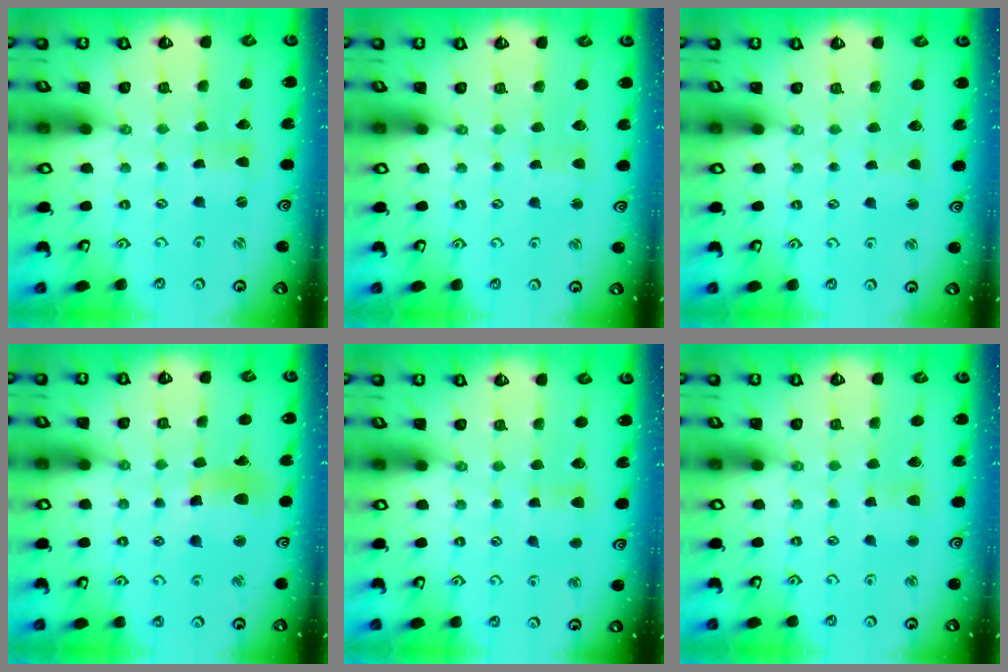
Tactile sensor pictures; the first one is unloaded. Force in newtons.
{"total": 2.0, "press": 2.0, "slide": 0.3}
{"total": 1.8, "press": 1.8, "slide": 0.2}
{"total": 11.8, "press": 11.5, "slide": 2.5}
{"total": 4.0, "press": 3.9, "slide": 0.6}
{"total": 2.8, "press": 2.8, "slide": 0.5}